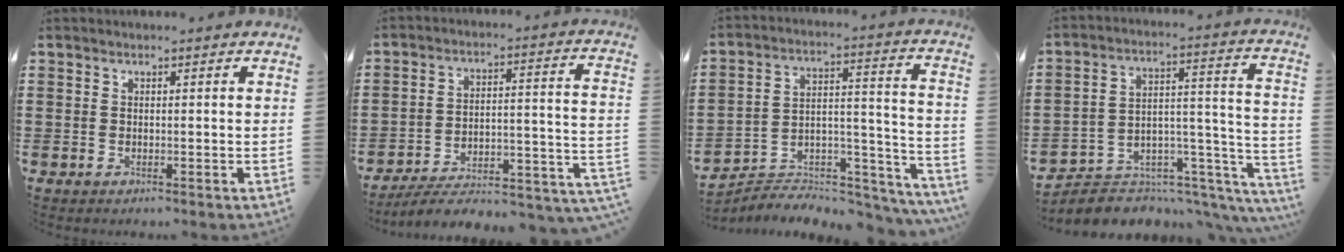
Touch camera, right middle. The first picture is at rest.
{"total": 4.6, "force": [-4.1, 0.8, 2.0], "torque": [-0.032, -0.016, -0.082]}
{"total": 4.4, "force": [-4.2, 1.0, 0.0], "torque": [0.001, -0.005, -0.088]}
{"total": 4.2, "force": [-3.6, 2.1, 0.9], "torque": [-0.020, -0.014, -0.065]}